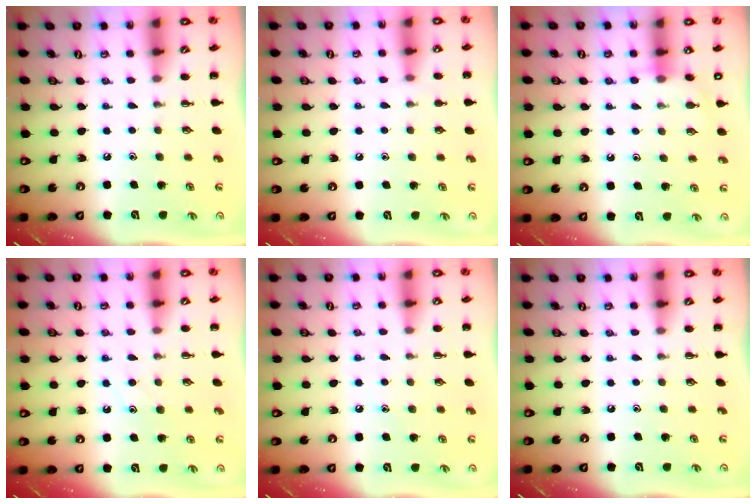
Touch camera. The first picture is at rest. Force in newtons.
{"total": 4.5, "press": 4.2, "slide": 1.5}
{"total": 6.9, "press": 6.7, "slide": 1.4}
{"total": 8.0, "press": 8.0, "slide": 1.0}
{"total": 5.3, "press": 5.1, "slide": 1.4}
{"total": 0.0}